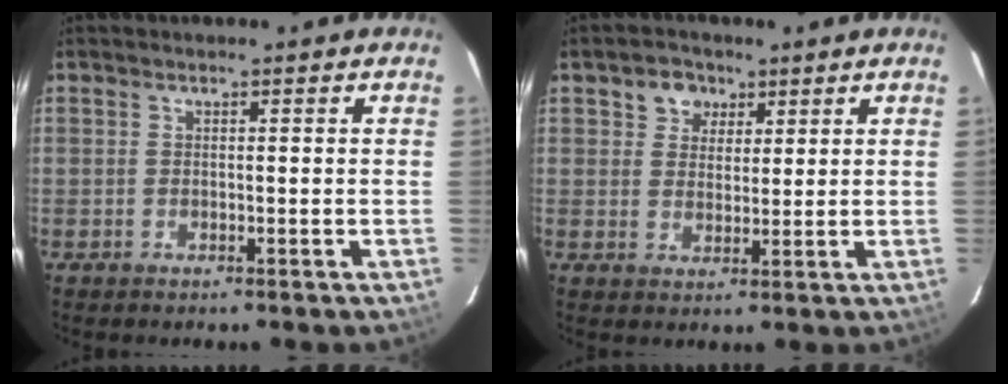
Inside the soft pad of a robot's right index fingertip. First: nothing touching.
{"total": 4.7, "force": [2.4, 3.8, 1.2], "torque": [-0.011, 0.013, 0.041]}